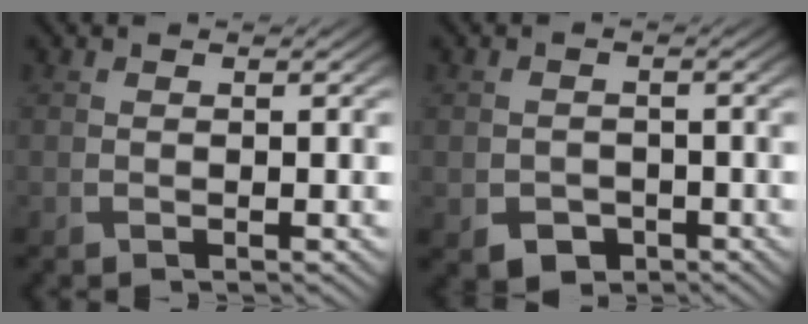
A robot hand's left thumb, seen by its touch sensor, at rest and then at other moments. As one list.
[{"total": 3.0, "force": [-1.6, 2.3, 1.2], "torque": [-0.025, -0.009, -0.027]}]